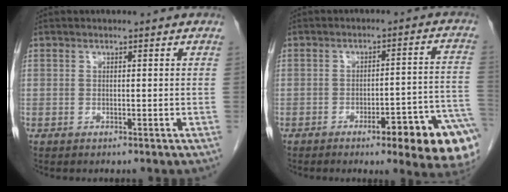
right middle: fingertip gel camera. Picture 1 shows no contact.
{"total": 13.4, "force": [-7.4, 1.2, 11.1], "torque": [-0.061, 0.022, -0.088]}